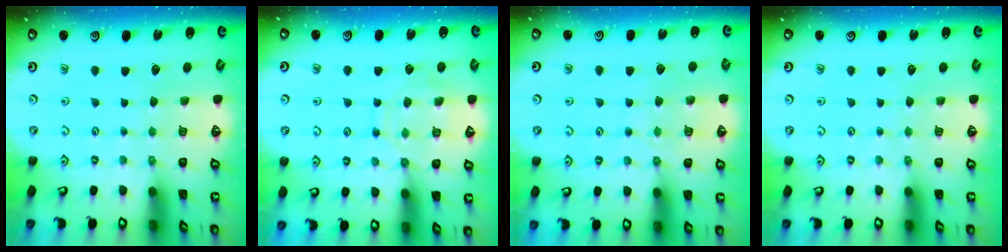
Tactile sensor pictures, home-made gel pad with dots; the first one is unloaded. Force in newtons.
{"total": 11.0, "press": 11.0, "slide": 0.8}
{"total": 5.3, "press": 5.3, "slide": 0.6}
{"total": 0.0}